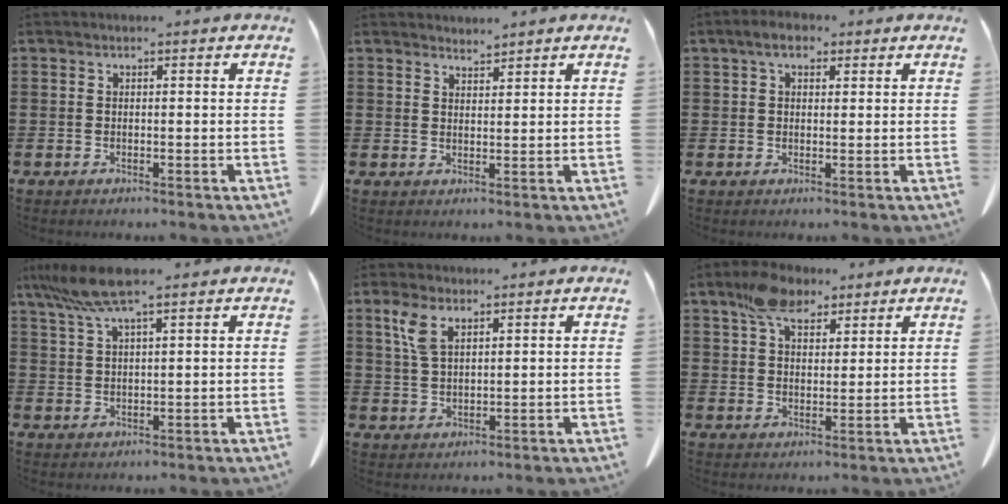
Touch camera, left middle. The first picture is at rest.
{"total": 2.1, "force": [2.1, 0.1, -0.1], "torque": [-0.004, 0.000, 0.042]}
{"total": 3.7, "force": [2.3, 1.8, 2.3], "torque": [-0.046, 0.009, 0.039]}
{"total": 6.9, "force": [4.9, 0.7, 4.7], "torque": [-0.112, -0.009, 0.088]}
{"total": 4.6, "force": [2.5, 1.9, 3.4], "torque": [-0.084, 0.004, 0.043]}
{"total": 7.2, "force": [5.1, 3.5, 3.6], "torque": [-0.081, 0.005, 0.096]}